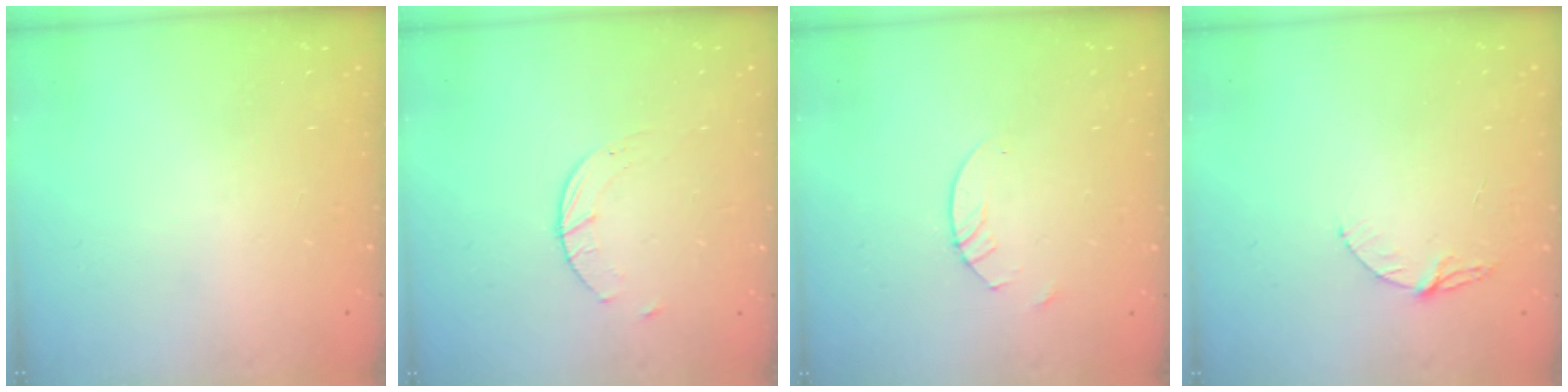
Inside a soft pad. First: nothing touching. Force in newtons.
{"total": 2.0, "press": 2.0, "slide": 0.3}
{"total": 2.4, "press": 2.4, "slide": 0.1}
{"total": 5.3, "press": 5.3, "slide": 0.5}